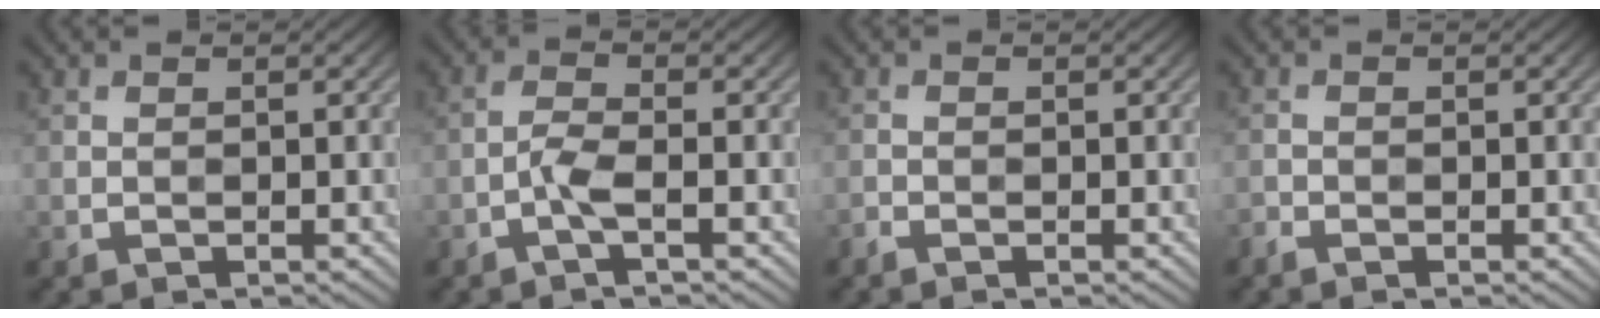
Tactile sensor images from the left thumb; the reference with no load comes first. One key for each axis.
{"total": 2.6, "fx": -1.2, "fy": 0.5, "fz": 2.2, "tx": -0.051, "ty": 0.006, "tz": -0.031}
{"total": 0.7, "fx": -0.6, "fy": 0.1, "fz": 0.2, "tx": -0.003, "ty": -0.004, "tz": -0.014}
{"total": 0.8, "fx": -0.8, "fy": 0.1, "fz": 0.1, "tx": -0.003, "ty": -0.006, "tz": -0.019}